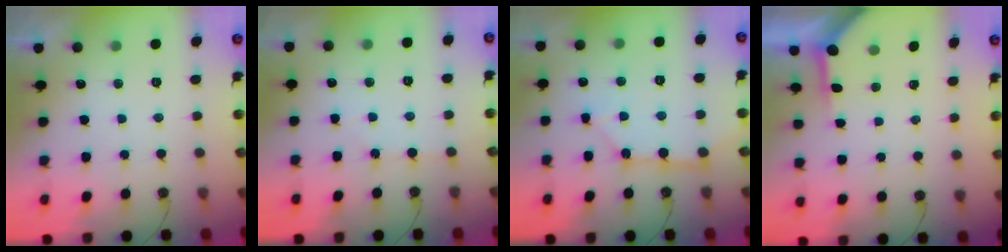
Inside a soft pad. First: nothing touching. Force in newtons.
{"total": 2.2, "press": 2.2, "slide": 0.3}
{"total": 8.1, "press": 8.1, "slide": 0.8}
{"total": 3.9, "press": 3.9, "slide": 0.4}